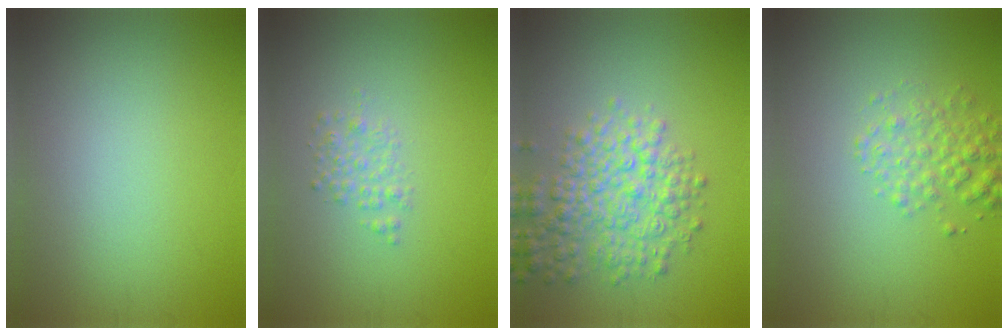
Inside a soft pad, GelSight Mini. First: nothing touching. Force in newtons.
{"total": 1.5, "press": 1.5, "slide": 0.0}
{"total": 5.4, "press": 5.4, "slide": 0.2}
{"total": 2.7, "press": 2.7, "slide": 0.1}